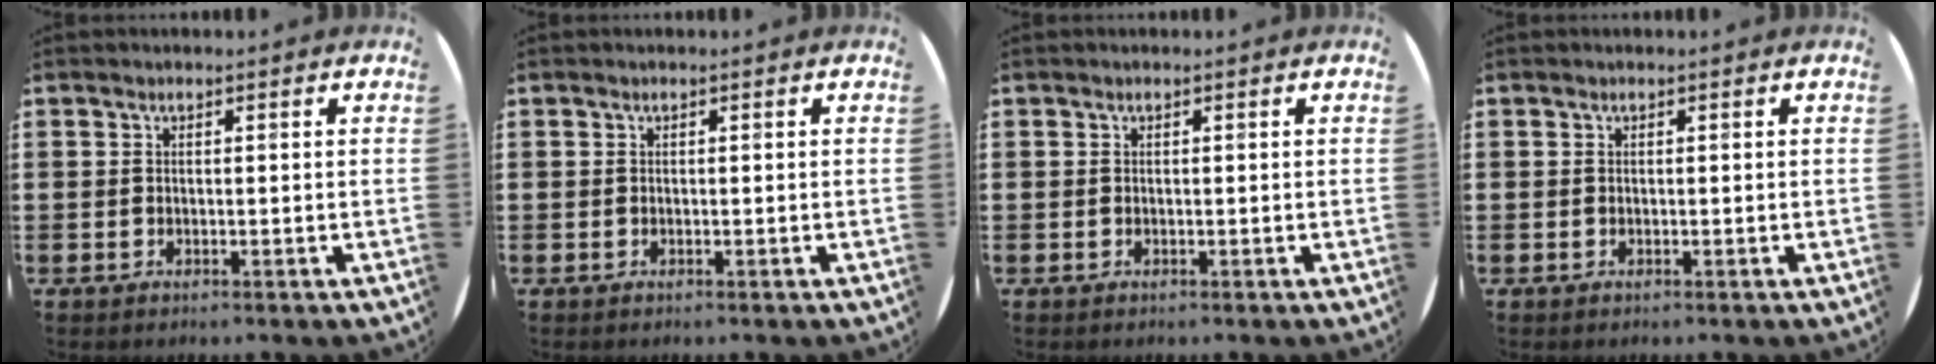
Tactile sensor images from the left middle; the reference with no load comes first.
{"total": 0.0}
{"total": 0.0}
{"total": 0.0}